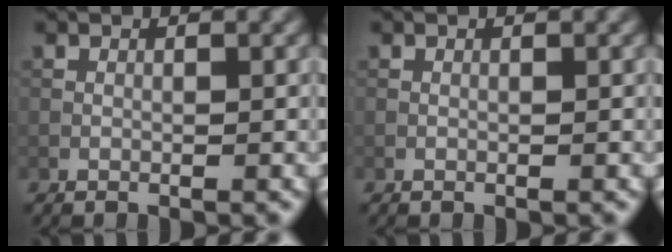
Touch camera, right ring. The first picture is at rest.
{"total": 0.0}